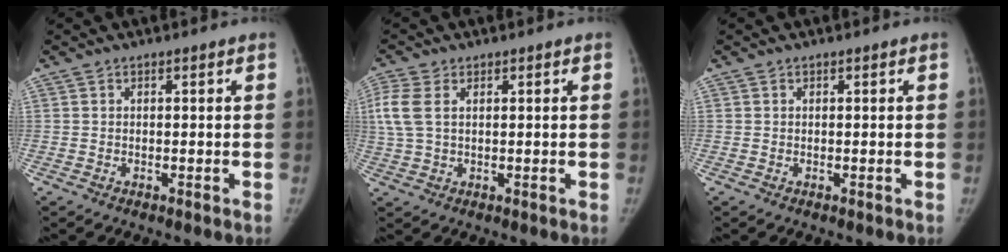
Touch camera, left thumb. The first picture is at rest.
{"total": 6.0, "force": [1.7, 3.6, 4.5], "torque": [-0.128, 0.011, 0.036]}
{"total": 0.0}